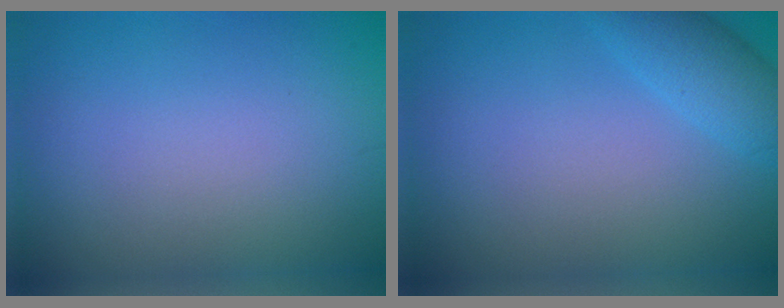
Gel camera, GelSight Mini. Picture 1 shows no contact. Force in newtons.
{"total": 3.0, "press": 3.0, "slide": 0.1}